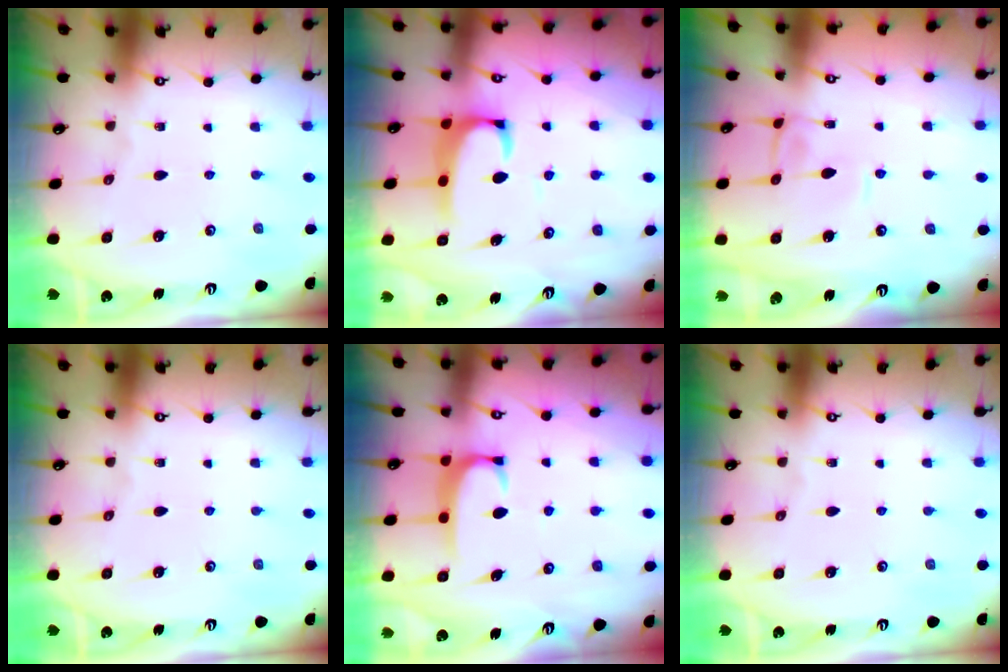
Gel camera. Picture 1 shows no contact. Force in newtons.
{"total": 2.1, "press": 1.9, "slide": 1.0}
{"total": 0.6, "press": 0.5, "slide": 0.2}
{"total": 0.0}
{"total": 1.6, "press": 1.6, "slide": 0.5}
{"total": 0.0}